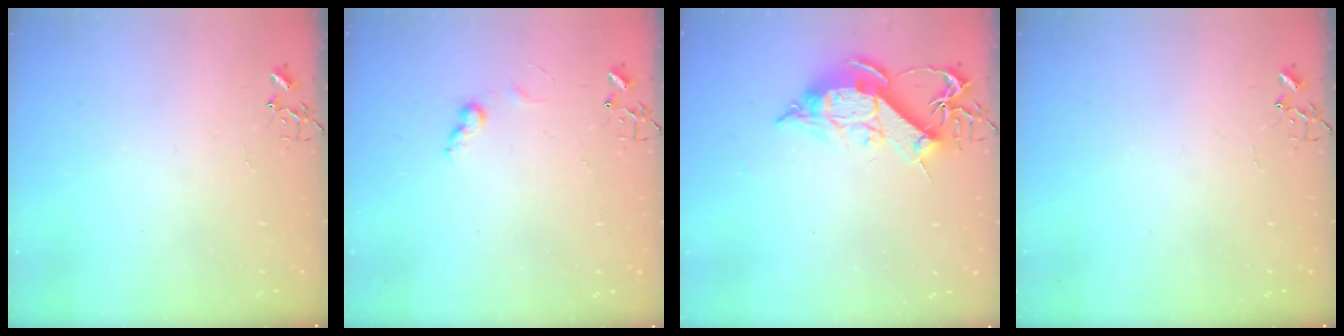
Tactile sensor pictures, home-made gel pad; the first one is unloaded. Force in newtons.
{"total": 6.5, "press": 6.5, "slide": 0.1}
{"total": 12.7, "press": 12.7, "slide": 1.2}
{"total": 0.0}